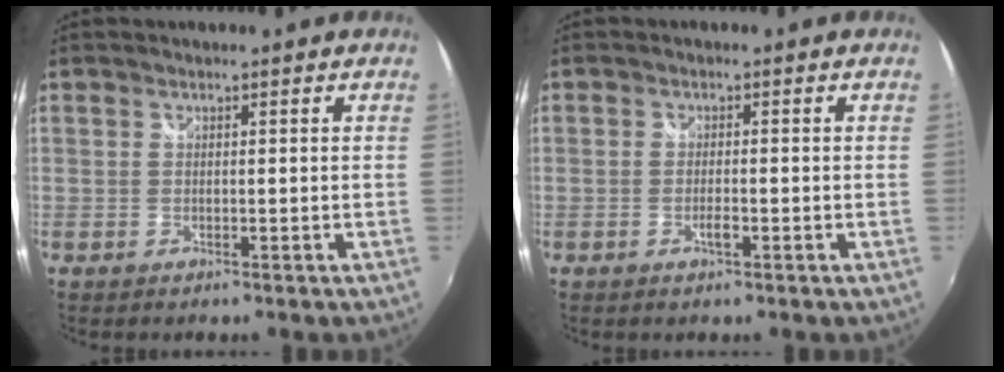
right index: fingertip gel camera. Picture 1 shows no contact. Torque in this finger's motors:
{"motor_torque": [0.32, 0.27, 0.21, 0.04]}